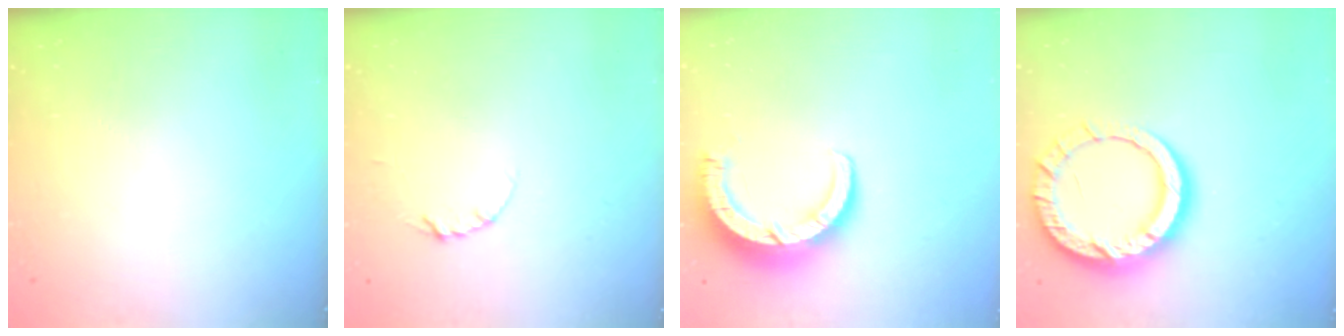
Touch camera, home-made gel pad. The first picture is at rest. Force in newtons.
{"total": 3.7, "press": 3.7, "slide": 0.4}
{"total": 9.4, "press": 9.4, "slide": 1.0}
{"total": 15.1, "press": 15.0, "slide": 1.1}